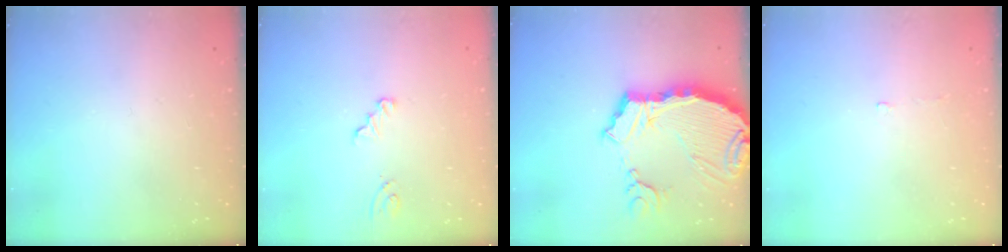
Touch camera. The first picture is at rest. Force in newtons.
{"total": 2.3, "press": 2.3, "slide": 0.2}
{"total": 13.2, "press": 13.1, "slide": 1.6}
{"total": 1.6, "press": 1.5, "slide": 0.3}